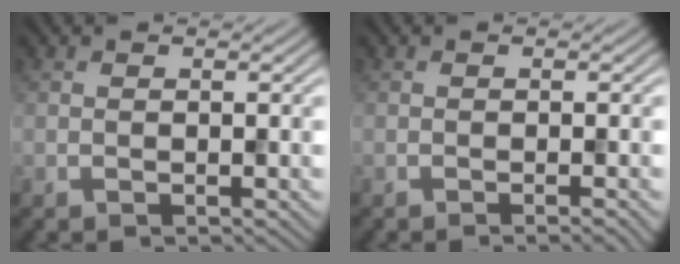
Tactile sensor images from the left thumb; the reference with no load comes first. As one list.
[{"total": 1.2, "force": [-0.4, 0.3, 1.1], "torque": [-0.011, -0.002, -0.012]}]